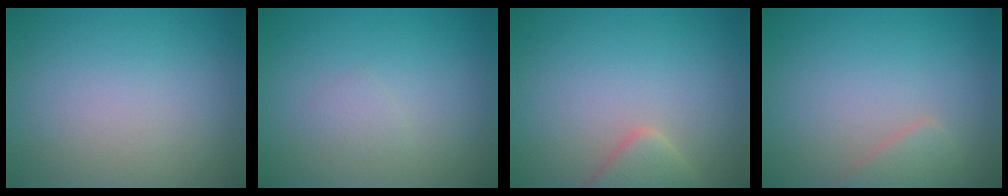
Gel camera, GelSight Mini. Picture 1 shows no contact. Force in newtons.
{"total": 0.8, "press": 0.8, "slide": 0.0}
{"total": 2.5, "press": 2.5, "slide": 0.2}
{"total": 1.8, "press": 1.8, "slide": 0.1}